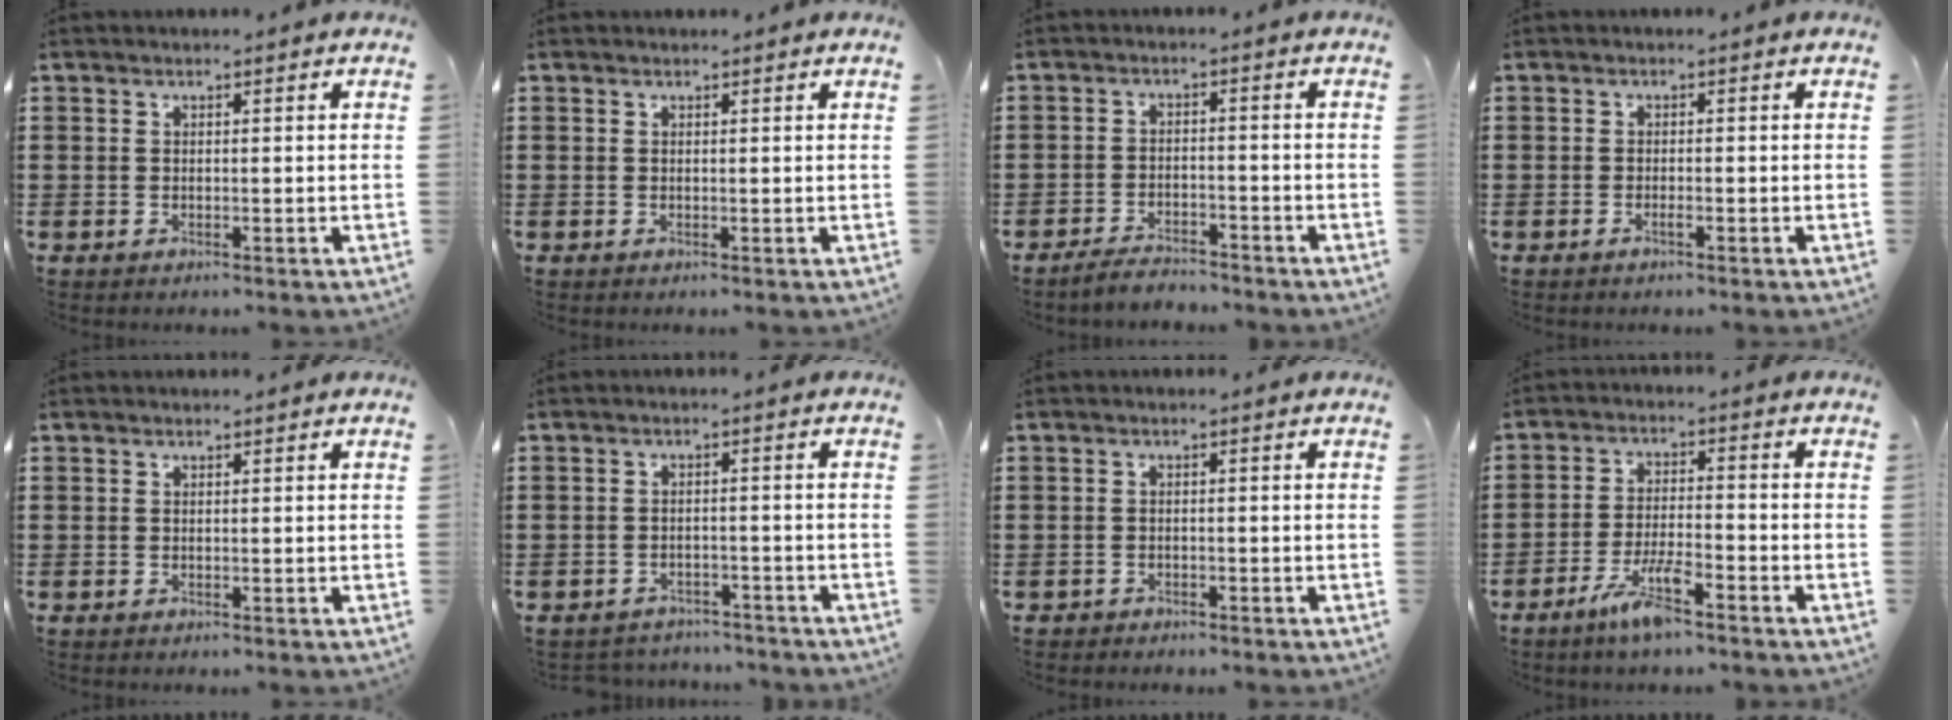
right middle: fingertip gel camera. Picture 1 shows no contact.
{"total": 0.0}
{"total": 3.2, "force": [-3.1, 0.5, 0.6], "torque": [-0.013, 0.006, -0.065]}
{"total": 0.9, "force": [-0.5, 0.1, 0.7], "torque": [-0.013, -0.002, -0.010]}
{"total": 0.0}
{"total": 2.4, "force": [-2.3, 0.5, -0.1], "torque": [-0.005, 0.000, -0.051]}
{"total": 0.9, "force": [-0.9, 0.3, -0.1], "torque": [-0.001, 0.003, -0.021]}
{"total": 6.2, "force": [-4.2, 1.1, 4.4], "torque": [-0.096, -0.004, -0.080]}